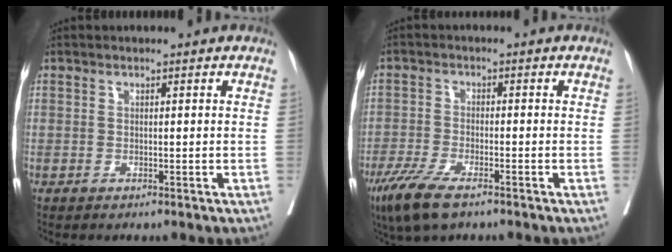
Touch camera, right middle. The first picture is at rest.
{"total": 7.5, "force": [-5.0, 1.8, 5.3], "torque": [-0.102, -0.017, -0.087]}